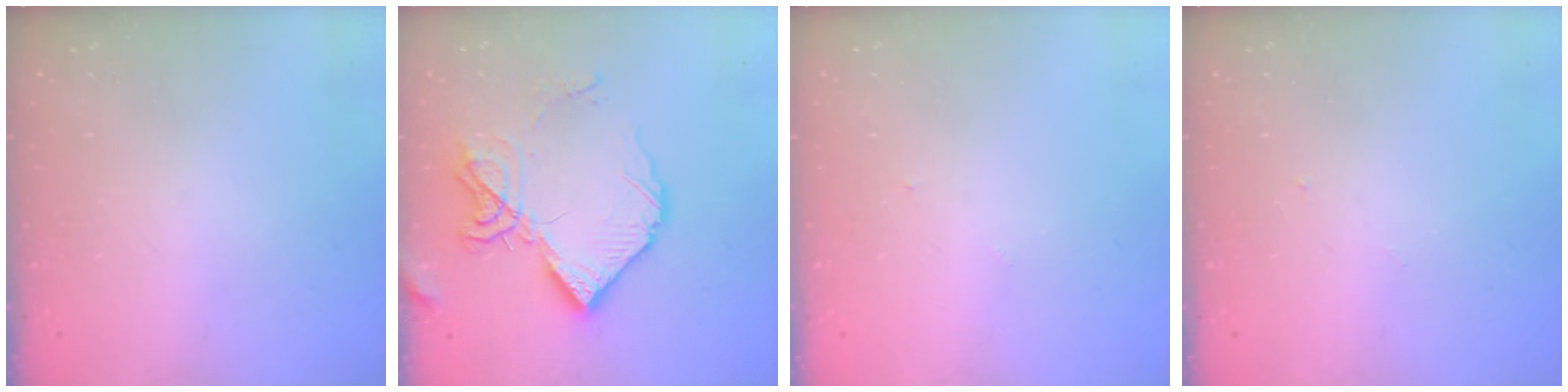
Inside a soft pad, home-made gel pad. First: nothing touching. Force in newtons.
{"total": 15.4, "press": 15.3, "slide": 1.2}
{"total": 2.8, "press": 2.8, "slide": 0.3}
{"total": 3.0, "press": 3.0, "slide": 0.4}